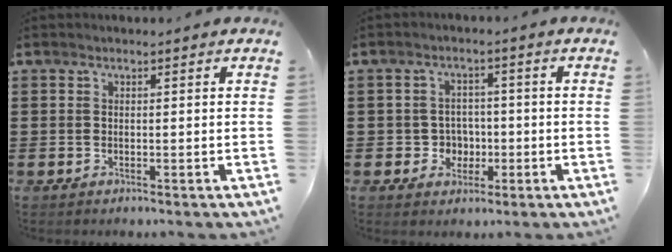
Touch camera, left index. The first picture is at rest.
{"total": 3.8, "force": [-0.8, 3.5, 1.2], "torque": [-0.035, 0.004, -0.018]}